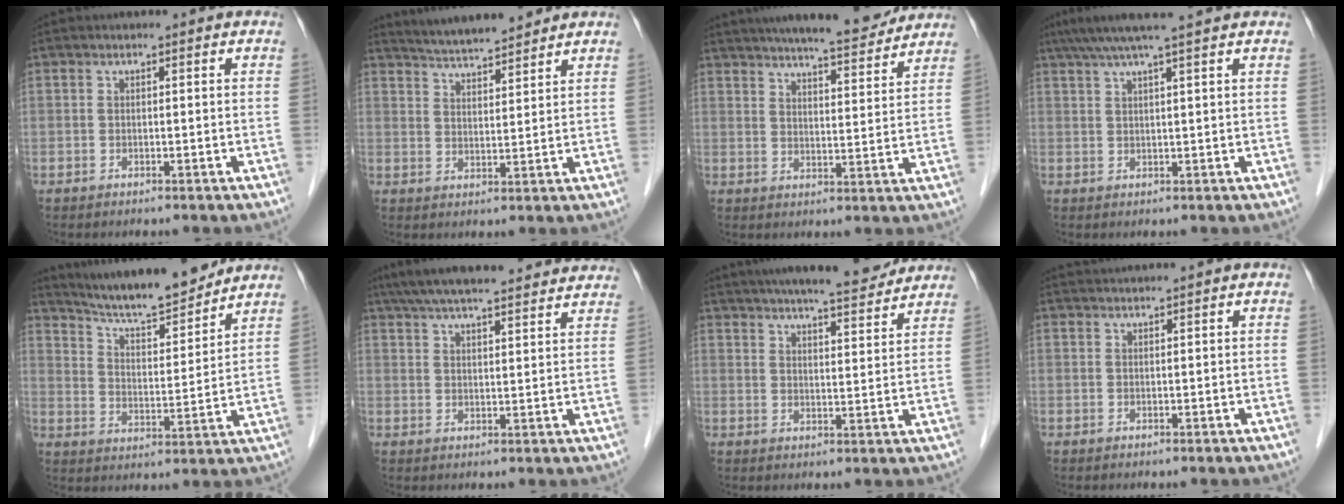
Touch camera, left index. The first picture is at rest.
{"total": 8.8, "force": [8.2, 0.7, 3.0], "torque": [-0.057, 0.019, 0.136]}
{"total": 14.6, "force": [13.0, 1.6, 6.4], "torque": [-0.098, 0.003, 0.181]}
{"total": 7.5, "force": [6.1, -1.0, 4.3], "torque": [-0.070, 0.029, 0.092]}
{"total": 13.9, "force": [12.9, 1.0, 5.1], "torque": [-0.089, 0.002, 0.211]}
{"total": 22.3, "force": [20.1, 3.0, 9.4], "torque": [-0.157, 0.043, 0.277]}
{"total": 14.8, "force": [13.2, 1.5, 6.6], "torque": [-0.104, 0.008, 0.183]}
{"total": 1.8, "force": [1.6, -0.7, 0.3], "torque": [-0.006, 0.010, 0.038]}